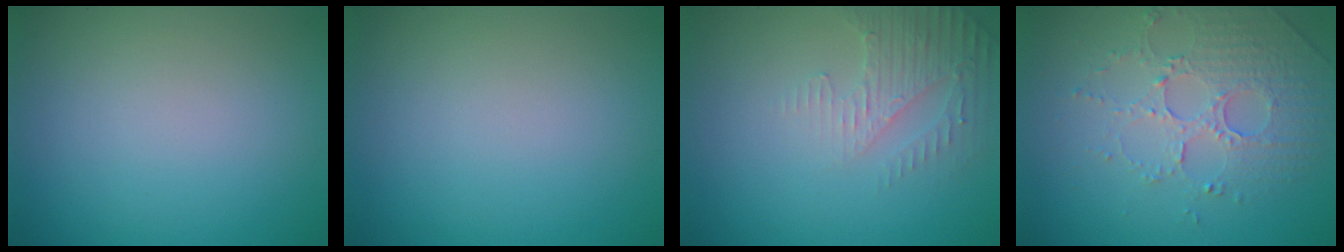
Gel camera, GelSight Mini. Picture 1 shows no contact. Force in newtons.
{"total": 0.0}
{"total": 3.0, "press": 2.9, "slide": 0.8}
{"total": 5.0, "press": 3.4, "slide": 3.7}